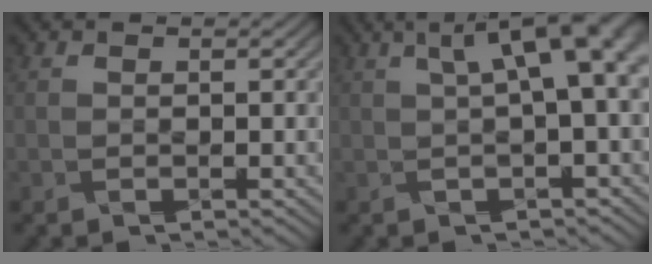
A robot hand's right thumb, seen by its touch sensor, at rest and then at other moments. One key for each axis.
{"total": 7.9, "fx": 1.9, "fy": 2.0, "fz": 7.4, "tx": -0.104, "ty": 0.024, "tz": 0.028}